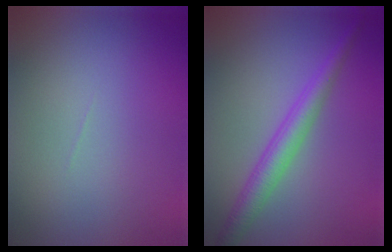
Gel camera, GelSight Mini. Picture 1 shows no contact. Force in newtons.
{"total": 3.2, "press": 3.2, "slide": 0.2}